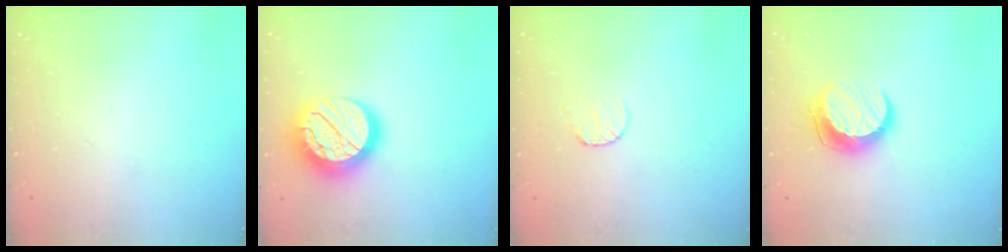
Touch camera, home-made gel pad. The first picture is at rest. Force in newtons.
{"total": 18.2, "press": 18.1, "slide": 1.1}
{"total": 5.1, "press": 5.1, "slide": 0.5}
{"total": 10.4, "press": 10.4, "slide": 0.5}